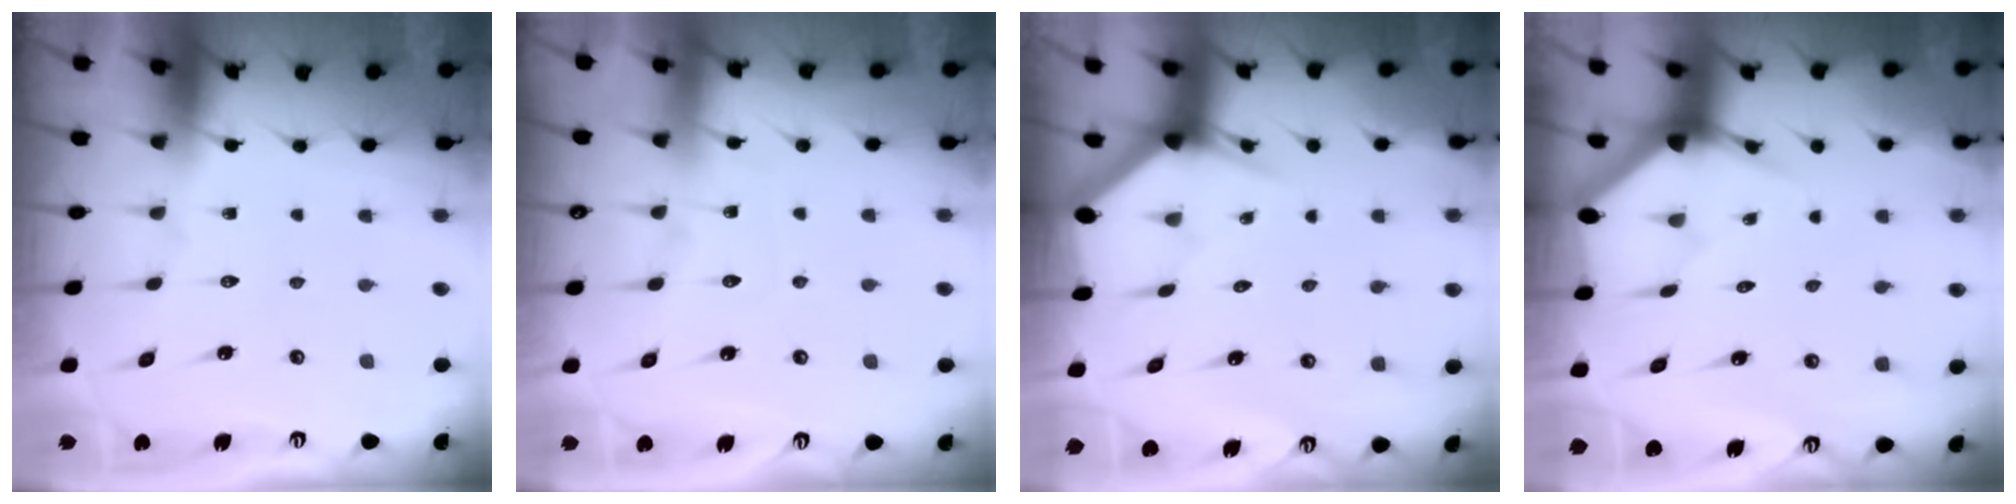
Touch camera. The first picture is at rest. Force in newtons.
{"total": 5.1, "press": 5.0, "slide": 0.7}
{"total": 3.1, "press": 3.1, "slide": 0.1}
{"total": 3.4, "press": 3.4, "slide": 0.1}